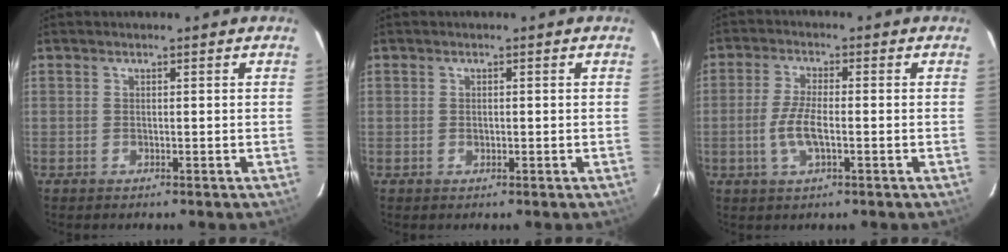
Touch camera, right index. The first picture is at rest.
{"total": 0.6, "force": [-0.1, 0.5, 0.3], "torque": [-0.004, 0.001, -0.001]}
{"total": 5.8, "force": [-1.5, 1.7, 5.4], "torque": [-0.115, -0.002, -0.031]}